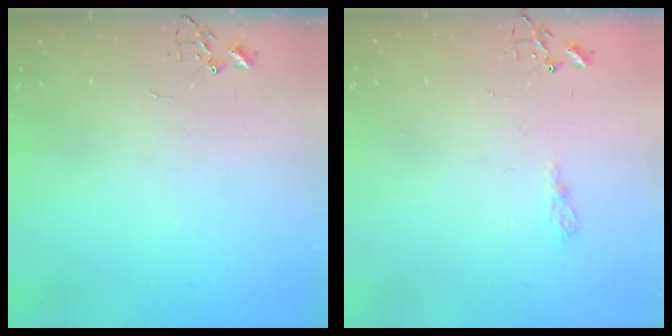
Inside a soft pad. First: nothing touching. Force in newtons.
{"total": 6.6, "press": 6.5, "slide": 1.2}